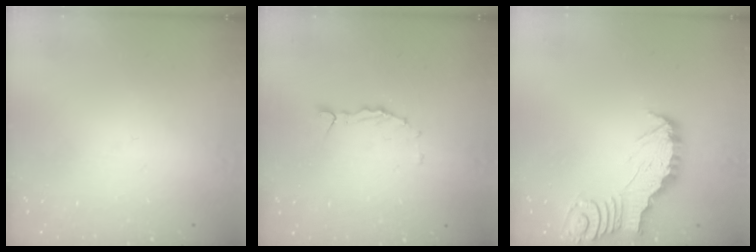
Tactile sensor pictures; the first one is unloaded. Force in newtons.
{"total": 2.2, "press": 2.2, "slide": 0.2}
{"total": 2.9, "press": 2.9, "slide": 0.3}